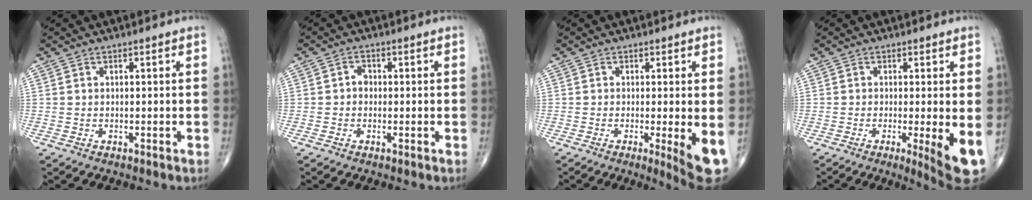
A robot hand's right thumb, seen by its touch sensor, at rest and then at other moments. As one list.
[{"total": 1.8, "force": [-0.2, 1.5, 1.0], "torque": [-0.004, 0.007, -0.008]}, {"total": 6.7, "force": [-1.5, 1.2, 6.4], "torque": [-0.089, -0.017, -0.025]}, {"total": 7.6, "force": [-1.7, 1.3, 7.3], "torque": [-0.103, -0.020, -0.027]}]